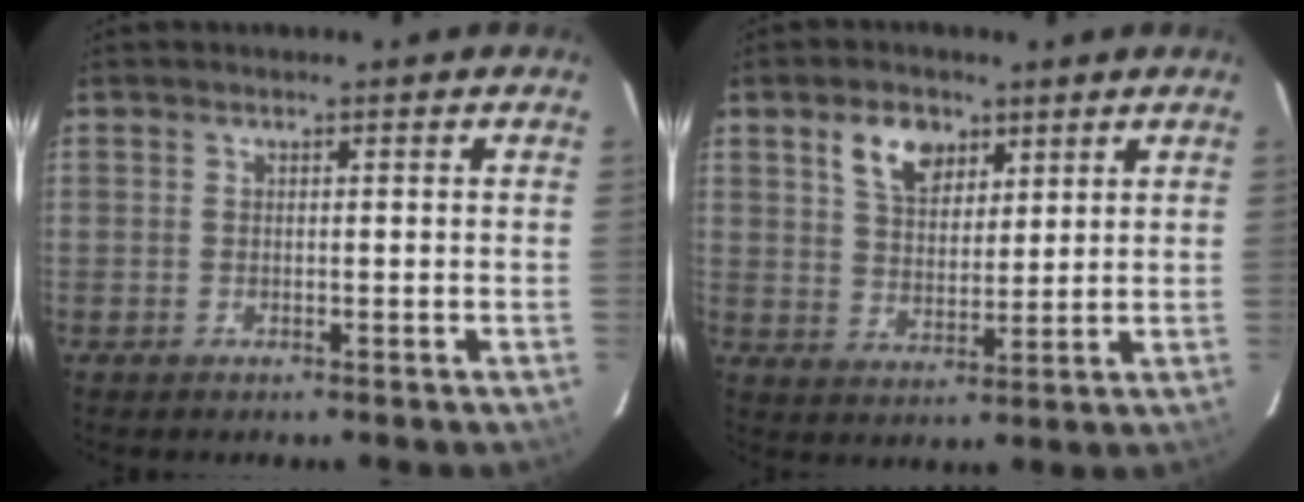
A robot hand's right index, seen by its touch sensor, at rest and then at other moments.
{"total": 7.6, "force": [4.1, 4.7, 4.4], "torque": [-0.076, 0.012, 0.076]}